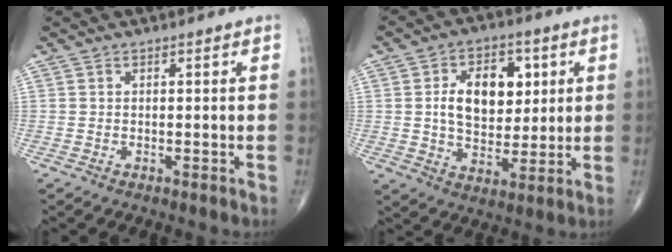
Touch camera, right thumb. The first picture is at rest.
{"total": 13.0, "force": [2.7, 8.4, 9.5], "torque": [-0.109, -0.005, 0.046]}